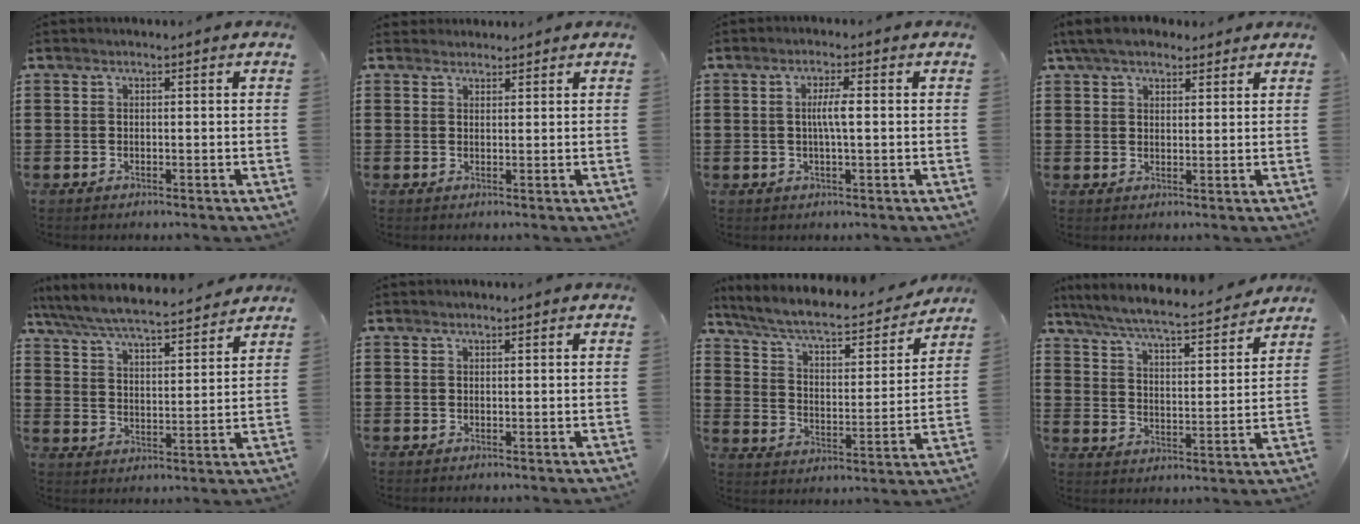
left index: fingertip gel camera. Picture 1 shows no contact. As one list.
[{"total": 1.5, "force": [1.4, 0.6, -0.4], "torque": [0.003, 0.002, 0.029]}, {"total": 3.2, "force": [0.0, 0.5, 3.1], "torque": [-0.058, -0.001, -0.003]}, {"total": 5.1, "force": [4.2, 2.2, 1.7], "torque": [-0.048, -0.001, 0.081]}, {"total": 6.3, "force": [6.0, 0.5, 1.8], "torque": [-0.061, -0.039, 0.104]}, {"total": 0.0}, {"total": 6.1, "force": [5.3, 0.9, 3.0], "torque": [-0.082, -0.037, 0.083]}, {"total": 5.8, "force": [5.5, 0.1, 2.0], "torque": [-0.064, -0.041, 0.090]}]